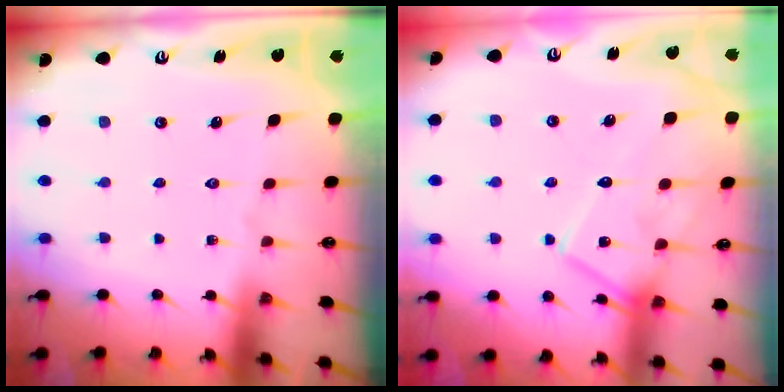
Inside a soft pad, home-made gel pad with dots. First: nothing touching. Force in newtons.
{"total": 12.3, "press": 12.3, "slide": 0.5}